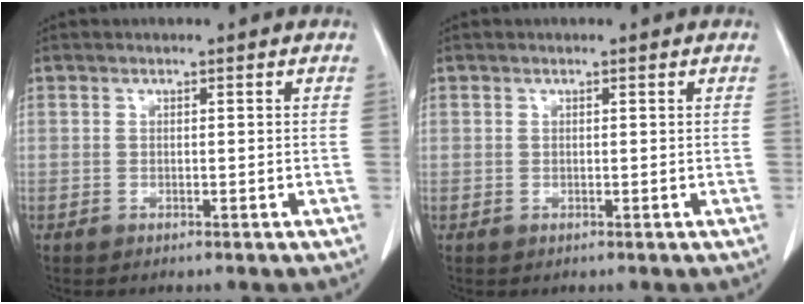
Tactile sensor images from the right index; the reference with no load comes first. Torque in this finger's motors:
{"motor_torque": [-1.56, 0.58, -0.60, -0.19]}